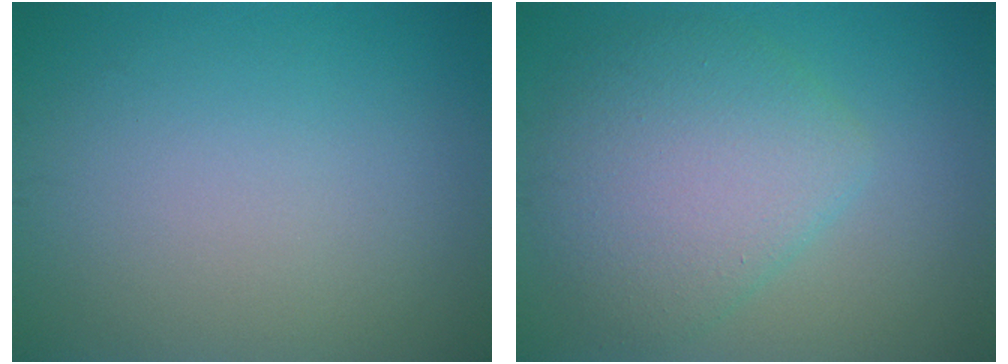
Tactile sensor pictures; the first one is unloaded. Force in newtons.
{"total": 6.1, "press": 6.1, "slide": 0.2}